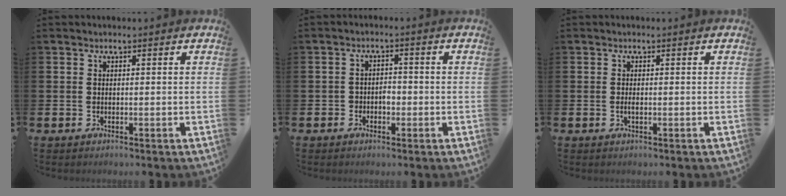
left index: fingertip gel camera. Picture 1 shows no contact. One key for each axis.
{"total": 2.0, "fx": -0.9, "fy": 1.5, "fz": 0.9, "tx": -0.013, "ty": 0.002, "tz": -0.022}
{"total": 0.8, "fx": -0.1, "fy": 0.2, "fz": 0.7, "tx": -0.023, "ty": 0.002, "tz": 0.000}